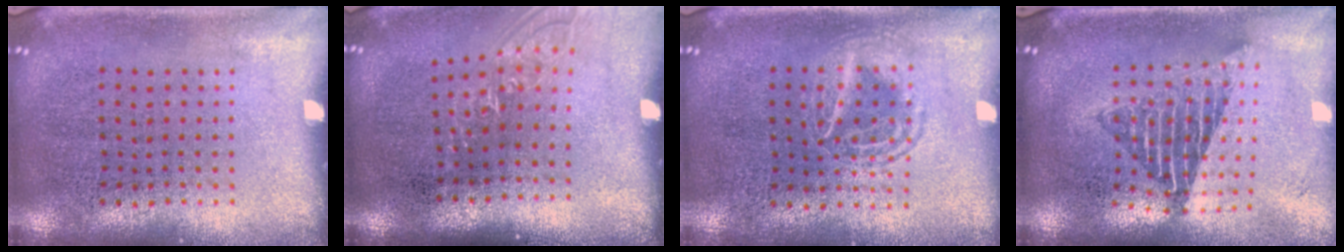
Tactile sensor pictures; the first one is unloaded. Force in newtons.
{"total": 1.1, "press": 0.9, "slide": 0.6}
{"total": 1.2, "press": 1.1, "slide": 0.2}
{"total": 1.7, "press": 1.4, "slide": 0.9}